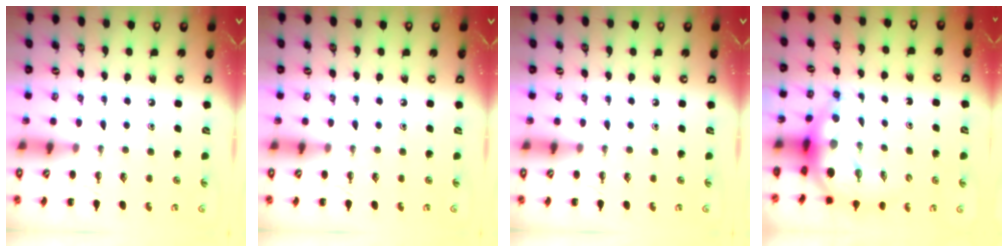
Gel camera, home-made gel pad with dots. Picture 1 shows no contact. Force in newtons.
{"total": 0.0}
{"total": 0.0}
{"total": 6.8, "press": 6.6, "slide": 1.6}